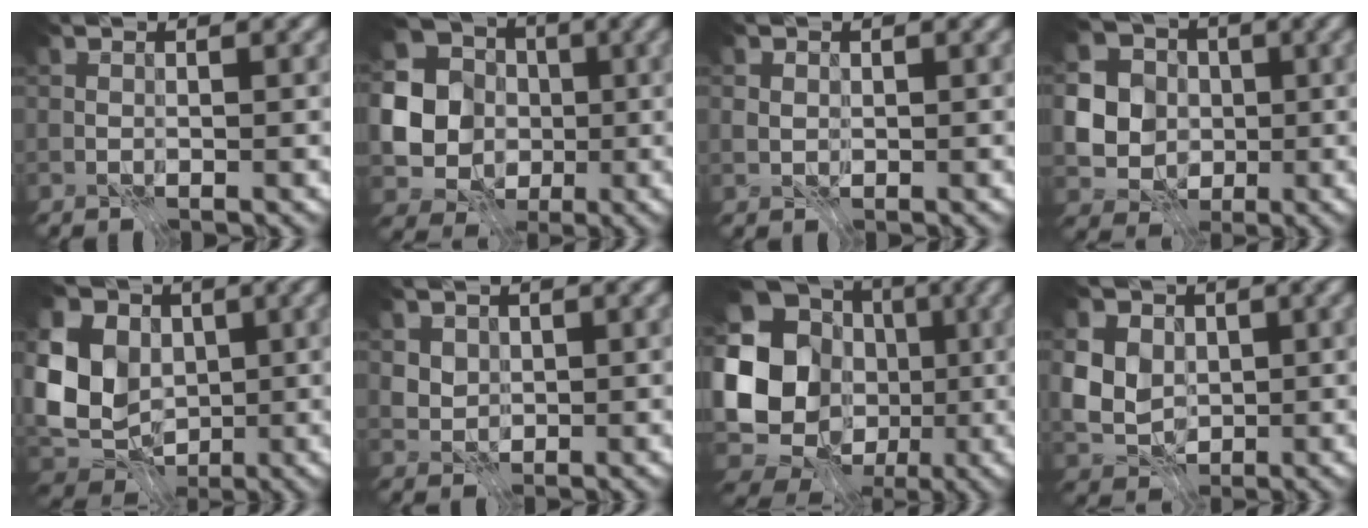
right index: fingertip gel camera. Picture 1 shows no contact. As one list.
[{"total": 10.4, "force": [-1.1, 9.7, 3.7], "torque": [-0.088, -0.010, -0.044]}, {"total": 1.0, "force": [0.1, 1.0, 0.4], "torque": [-0.009, -0.002, 0.003]}, {"total": 6.2, "force": [-0.4, 5.7, 2.6], "torque": [-0.055, -0.008, -0.022]}, {"total": 13.1, "force": [1.2, 10.9, 7.3], "torque": [-0.166, 0.014, 0.003]}, {"total": 2.6, "force": [0.8, 2.3, 1.0], "torque": [-0.035, 0.000, 0.029]}, {"total": 16.6, "force": [-2.0, 14.5, 7.7], "torque": [-0.161, -0.008, -0.043]}, {"total": 7.5, "force": [1.4, 6.2, 3.9], "torque": [-0.075, 0.021, 0.006]}]